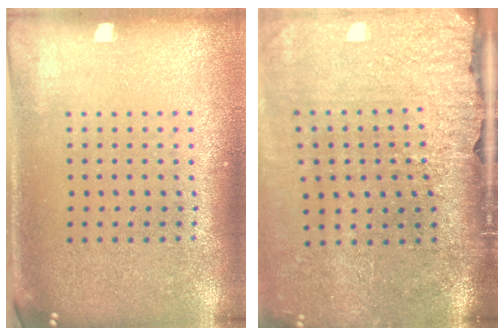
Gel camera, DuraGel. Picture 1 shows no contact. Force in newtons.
{"total": 4.3, "press": 3.5, "slide": 2.5}